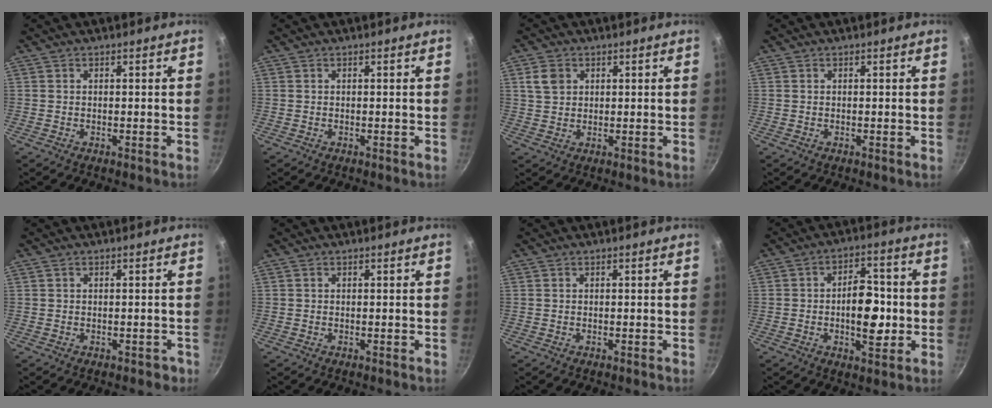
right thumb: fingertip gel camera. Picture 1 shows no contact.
{"total": 0.0}
{"total": 4.2, "force": [1.4, 3.3, 2.1], "torque": [-0.024, 0.002, 0.028]}
{"total": 0.0}
{"total": 1.6, "force": [-0.4, 1.3, 0.9], "torque": [0.003, 0.015, 0.008]}
{"total": 0.0}
{"total": 0.0}
{"total": 10.6, "force": [-1.2, 5.9, 8.8], "torque": [-0.099, 0.019, -0.023]}